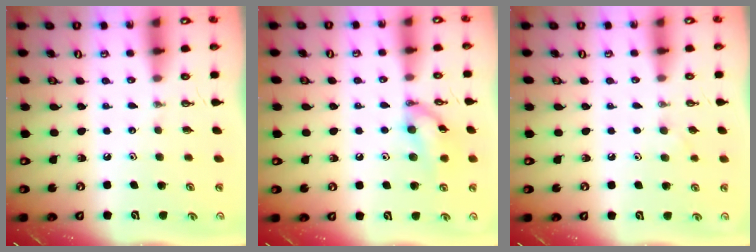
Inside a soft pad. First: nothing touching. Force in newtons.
{"total": 11.5, "press": 11.4, "slide": 0.9}
{"total": 5.7, "press": 4.7, "slide": 3.2}